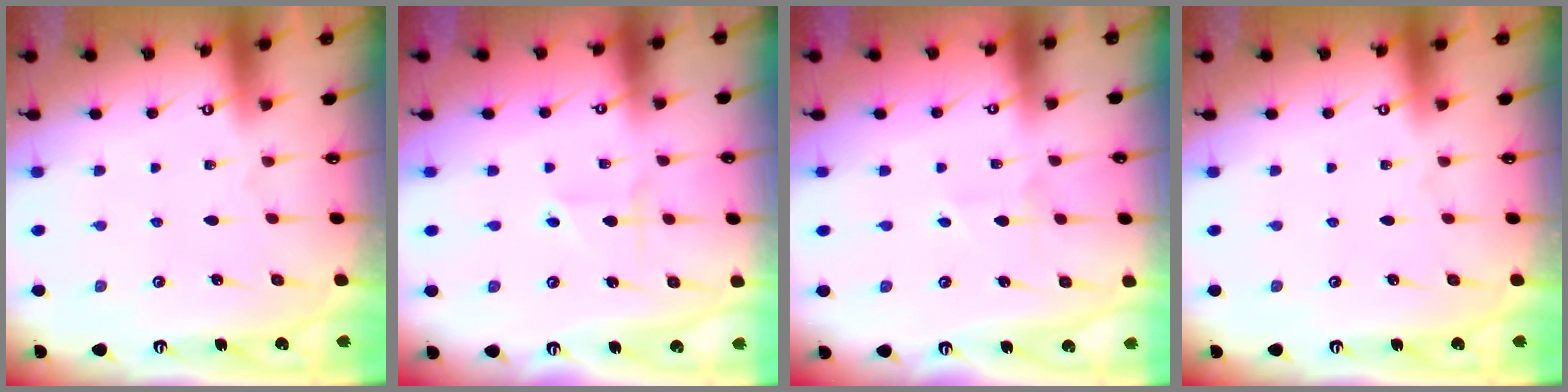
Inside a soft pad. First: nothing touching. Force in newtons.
{"total": 1.8, "press": 1.7, "slide": 0.6}
{"total": 2.1, "press": 2.1, "slide": 0.2}
{"total": 0.0}